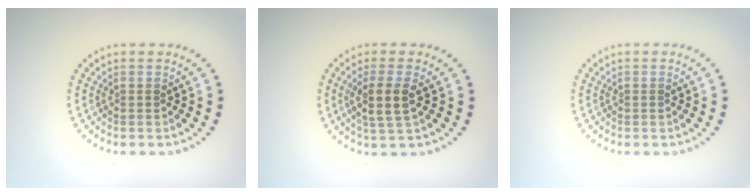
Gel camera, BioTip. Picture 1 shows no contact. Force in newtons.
{"total": 2.8, "press": 2.4, "slide": 1.5}
{"total": 0.0}